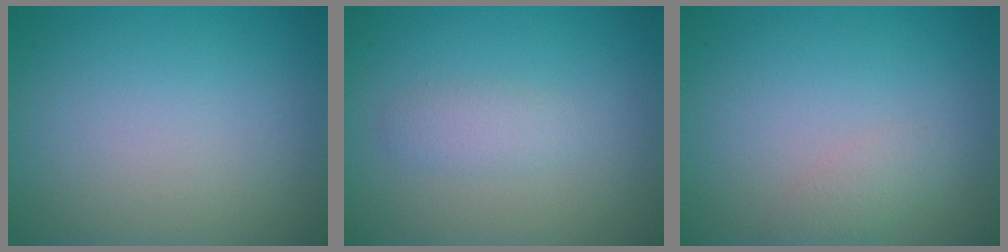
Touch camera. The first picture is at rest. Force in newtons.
{"total": 1.5, "press": 1.5, "slide": 0.0}
{"total": 1.4, "press": 1.4, "slide": 0.1}